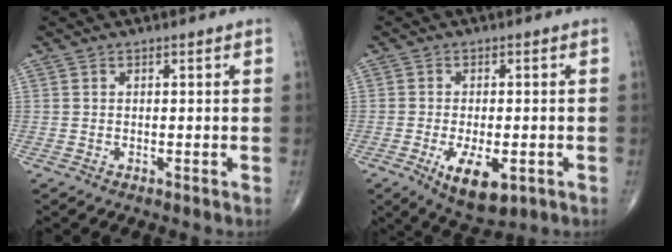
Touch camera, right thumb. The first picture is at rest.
{"total": 8.6, "force": [-3.0, 3.9, 7.1], "torque": [-0.113, -0.009, -0.037]}